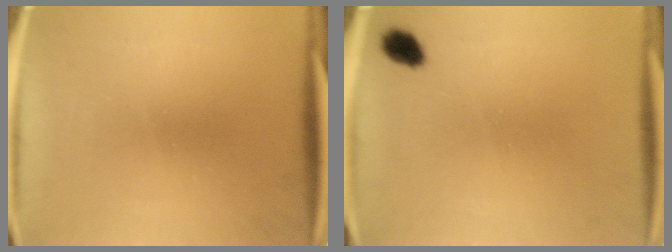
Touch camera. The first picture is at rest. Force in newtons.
{"total": 3.0}